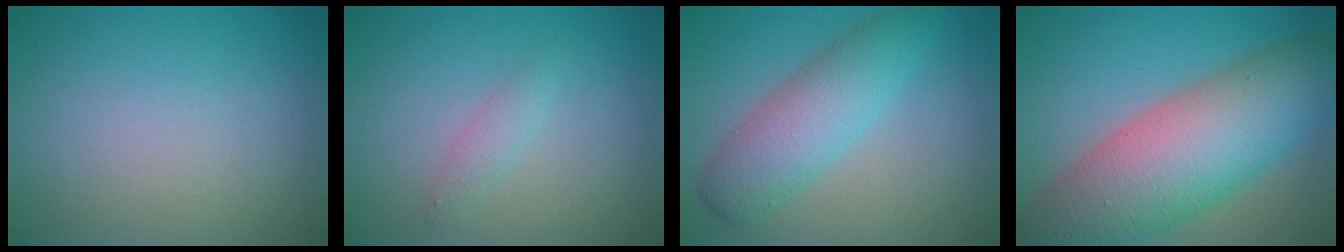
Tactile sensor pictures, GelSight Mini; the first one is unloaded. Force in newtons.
{"total": 1.4, "press": 1.4, "slide": 0.0}
{"total": 5.4, "press": 5.4, "slide": 0.1}
{"total": 13.4, "press": 13.3, "slide": 0.5}